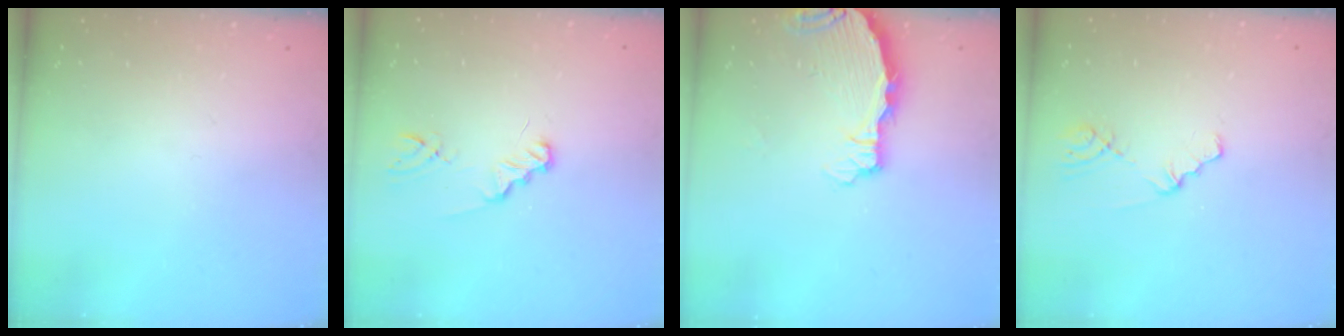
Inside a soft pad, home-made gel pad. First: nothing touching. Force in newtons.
{"total": 1.9, "press": 1.9, "slide": 0.2}
{"total": 3.6, "press": 3.6, "slide": 0.3}
{"total": 1.0, "press": 1.0, "slide": 0.2}